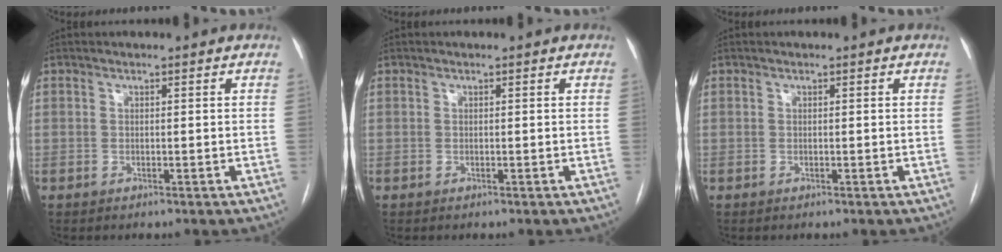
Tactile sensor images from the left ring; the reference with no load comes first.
{"total": 0.0}
{"total": 0.0}